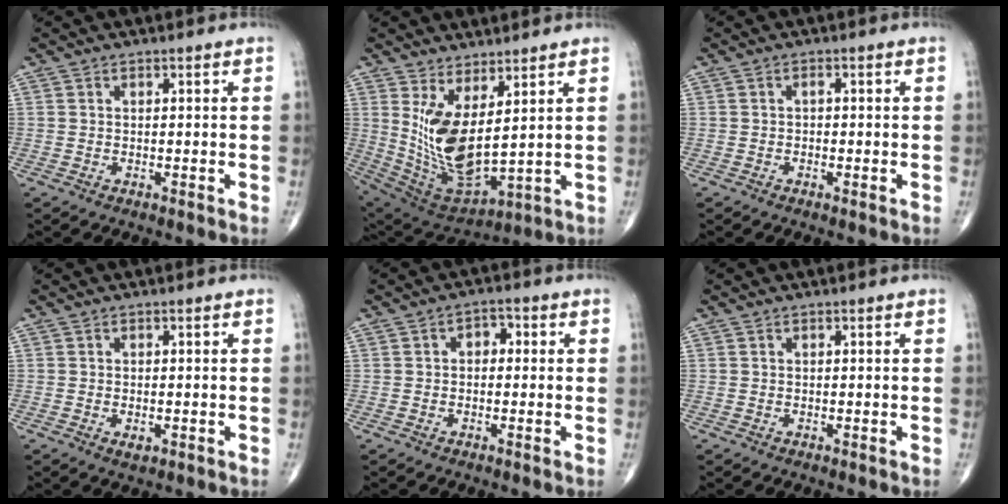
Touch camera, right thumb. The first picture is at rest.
{"total": 13.9, "force": [3.7, 5.5, 12.3], "torque": [-0.238, -0.044, 0.097]}
{"total": 1.0, "force": [-0.1, 0.6, 0.8], "torque": [-0.008, 0.001, -0.005]}
{"total": 1.7, "force": [-0.5, 0.9, 1.3], "torque": [-0.020, -0.001, -0.004]}
{"total": 3.1, "force": [0.3, 2.1, 2.2], "torque": [-0.017, 0.012, -0.003]}
{"total": 0.0}